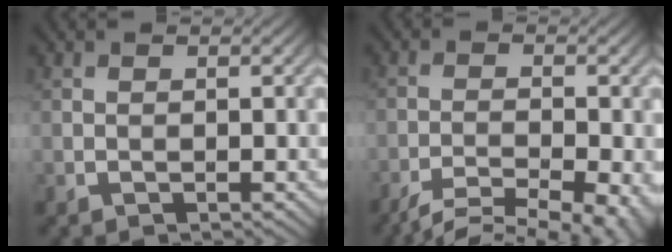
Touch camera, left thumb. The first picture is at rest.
{"total": 9.3, "force": [-7.2, 2.1, 5.5], "torque": [-0.101, -0.020, -0.102]}